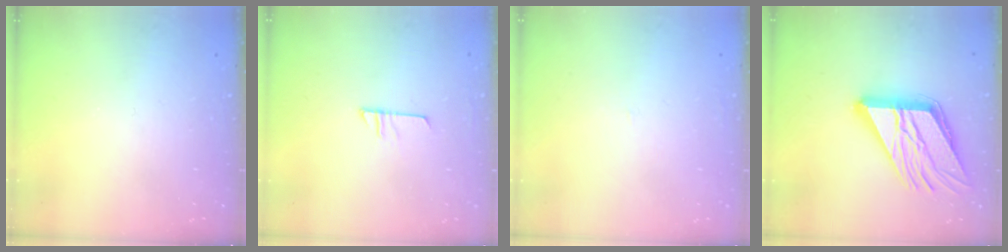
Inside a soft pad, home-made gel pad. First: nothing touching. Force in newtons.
{"total": 6.4, "press": 6.4, "slide": 0.3}
{"total": 0.9, "press": 0.9, "slide": 0.1}
{"total": 21.5, "press": 21.3, "slide": 2.9}